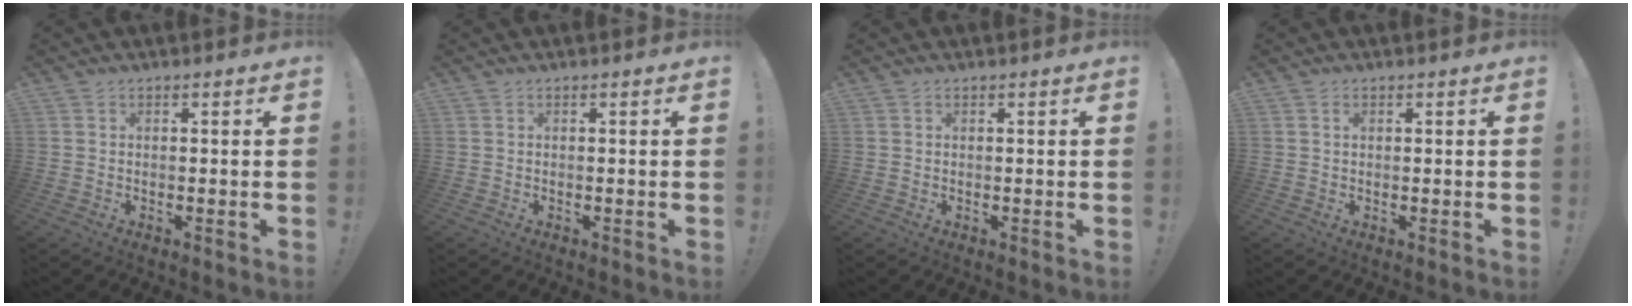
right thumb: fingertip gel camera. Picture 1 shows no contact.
{"total": 0.0}
{"total": 0.0}
{"total": 0.6, "force": [0.1, 0.5, 0.3], "torque": [-0.004, 0.001, 0.002]}